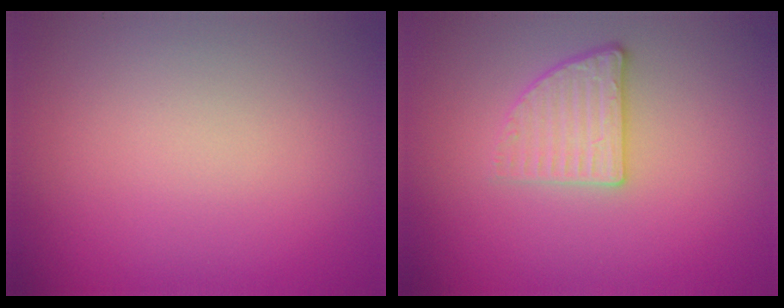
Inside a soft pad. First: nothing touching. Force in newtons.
{"total": 2.6, "press": 2.3, "slide": 1.2}